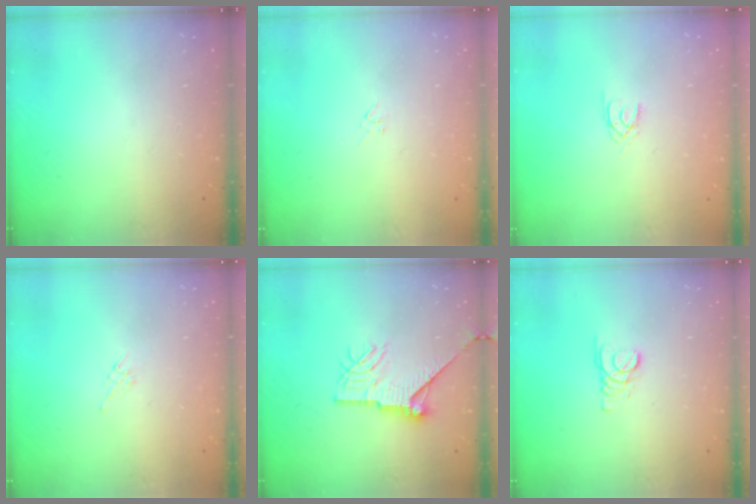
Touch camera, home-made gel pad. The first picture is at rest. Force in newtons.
{"total": 2.3, "press": 2.2, "slide": 0.6}
{"total": 1.3, "press": 1.2, "slide": 0.3}
{"total": 3.5, "press": 3.4, "slide": 0.8}
{"total": 12.8, "press": 12.8, "slide": 0.8}
{"total": 1.8, "press": 1.8, "slide": 0.2}